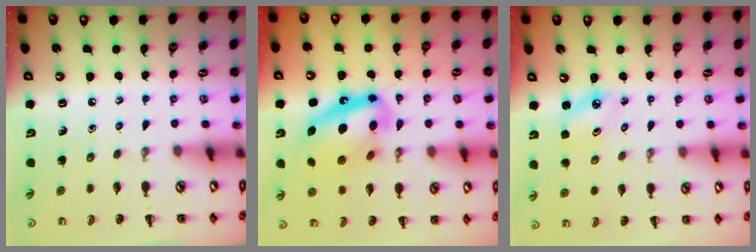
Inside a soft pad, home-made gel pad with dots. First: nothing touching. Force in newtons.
{"total": 16.3, "press": 15.7, "slide": 4.4}
{"total": 3.4, "press": 3.3, "slide": 0.7}